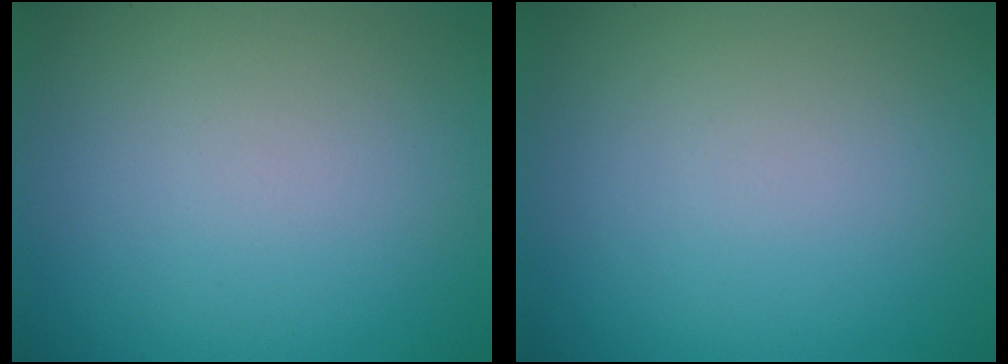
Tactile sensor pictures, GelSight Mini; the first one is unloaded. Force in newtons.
{"total": 0.0}